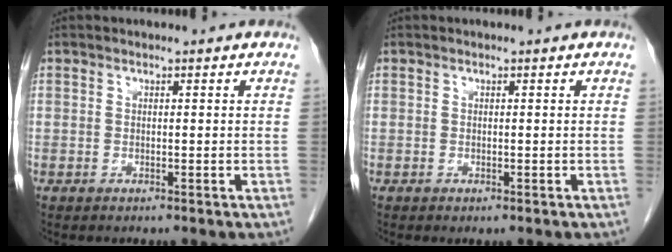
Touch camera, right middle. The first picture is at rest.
{"total": 0.0}